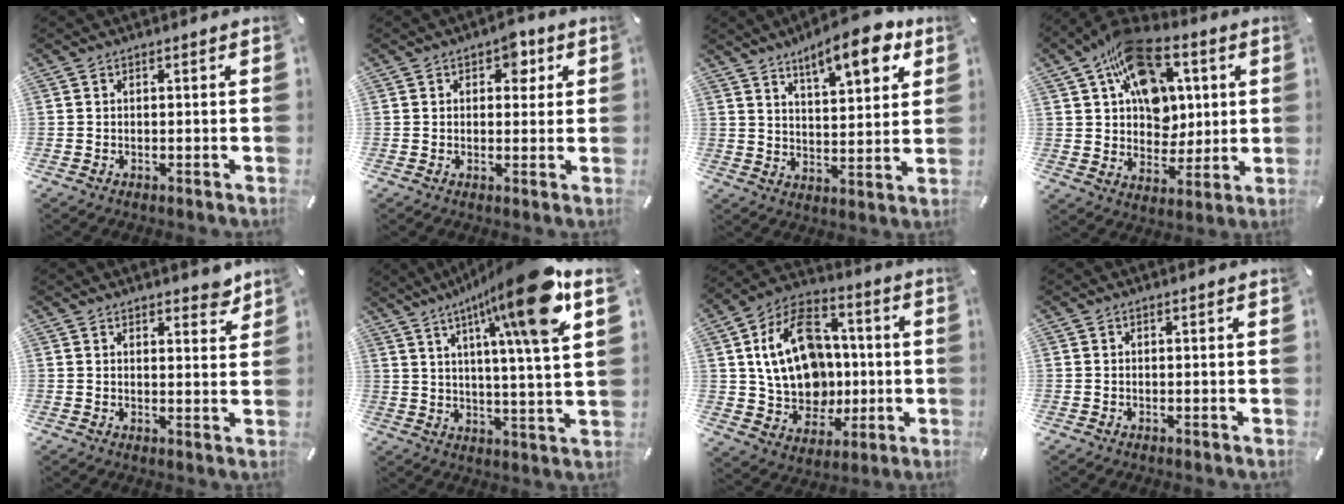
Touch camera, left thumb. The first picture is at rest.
{"total": 4.9, "force": [2.2, 3.3, 3.0], "torque": [-0.016, -0.008, 0.027]}
{"total": 12.4, "force": [8.3, 4.4, 8.0], "torque": [-0.111, -0.042, 0.139]}
{"total": 17.6, "force": [7.7, 12.4, 9.9], "torque": [-0.164, -0.031, 0.144]}
{"total": 3.7, "force": [3.2, 1.7, 0.9], "torque": [0.008, -0.024, 0.053]}
{"total": 19.6, "force": [10.1, 2.6, 16.6], "torque": [-0.258, -0.046, 0.144]}
{"total": 19.8, "force": [1.2, 15.9, 11.7], "torque": [-0.222, 0.016, 0.030]}
{"total": 0.0}